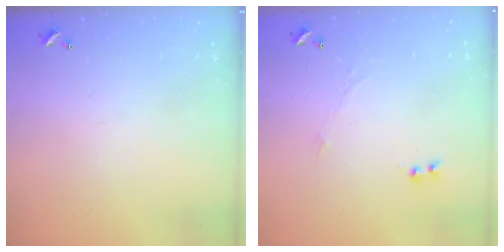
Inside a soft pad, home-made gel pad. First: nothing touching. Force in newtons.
{"total": 0.0}